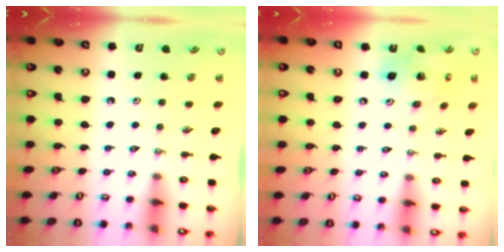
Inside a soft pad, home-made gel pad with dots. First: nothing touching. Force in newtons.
{"total": 15.4, "press": 15.2, "slide": 2.8}